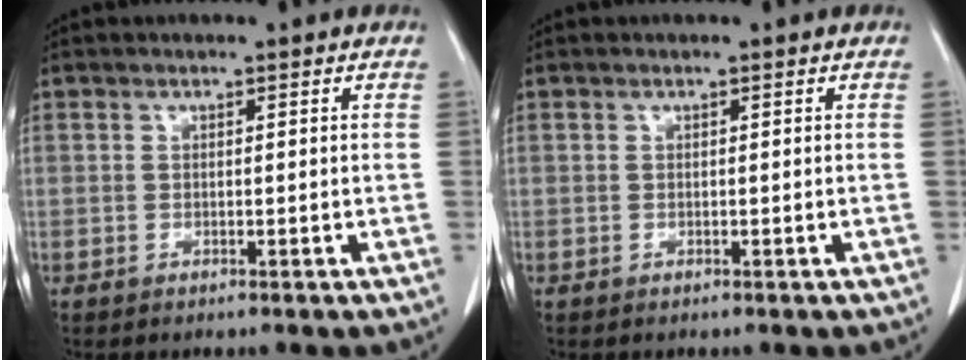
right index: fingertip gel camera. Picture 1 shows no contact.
{"total": 0.0}